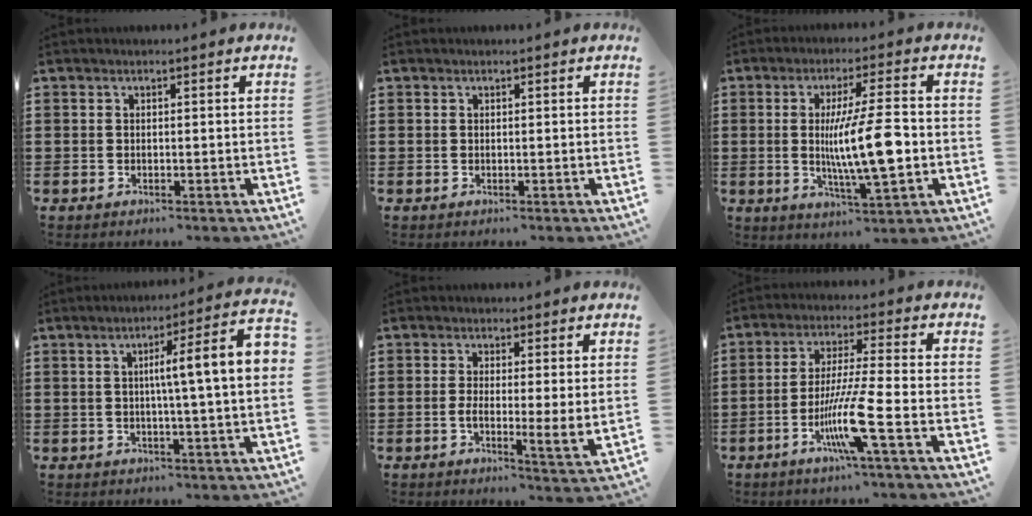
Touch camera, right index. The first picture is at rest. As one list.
[{"total": 0.0}, {"total": 11.2, "force": [-1.0, 2.0, 11.0], "torque": [-0.176, -0.008, -0.020]}, {"total": 8.3, "force": [0.6, 0.1, 8.3], "torque": [-0.143, -0.007, 0.002]}, {"total": 3.9, "force": [0.4, 0.8, 3.8], "torque": [-0.066, -0.007, 0.007]}, {"total": 9.9, "force": [-4.2, -0.1, 9.0], "torque": [-0.175, -0.014, -0.080]}]